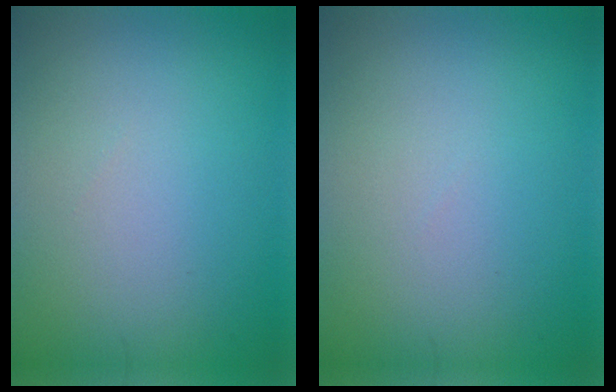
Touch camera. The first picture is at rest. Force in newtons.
{"total": 0.0}